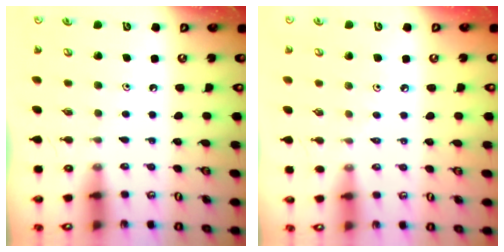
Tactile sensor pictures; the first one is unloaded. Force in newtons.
{"total": 1.7, "press": 1.6, "slide": 0.3}